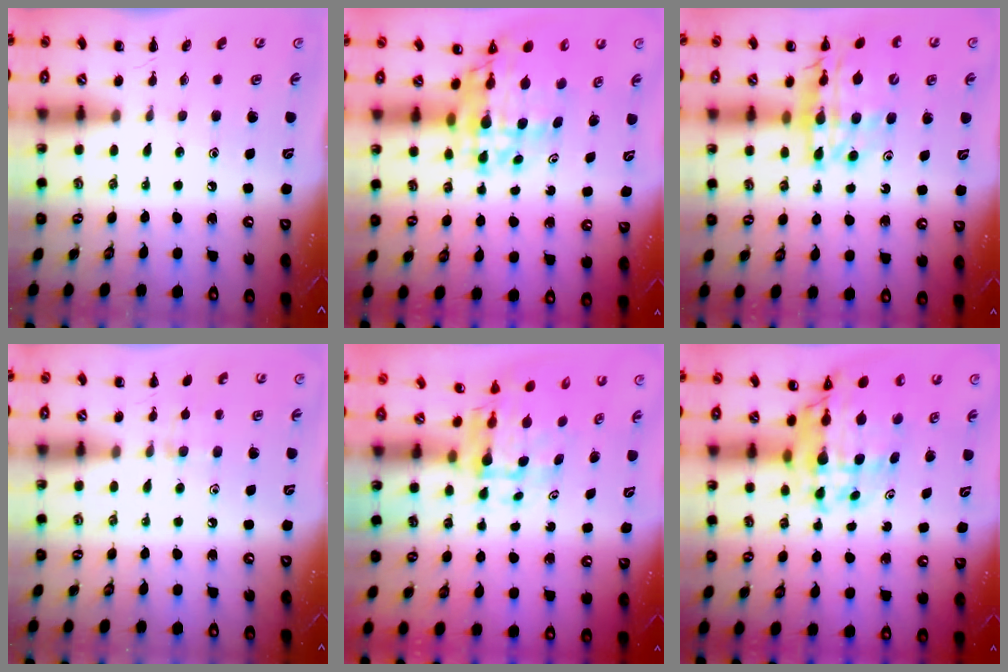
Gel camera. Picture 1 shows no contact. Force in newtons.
{"total": 12.0, "press": 11.4, "slide": 3.8}
{"total": 18.6, "press": 18.0, "slide": 4.4}
{"total": 6.4, "press": 6.0, "slide": 2.2}
{"total": 5.6, "press": 5.4, "slide": 1.5}
{"total": 12.9, "press": 12.1, "slide": 4.3}